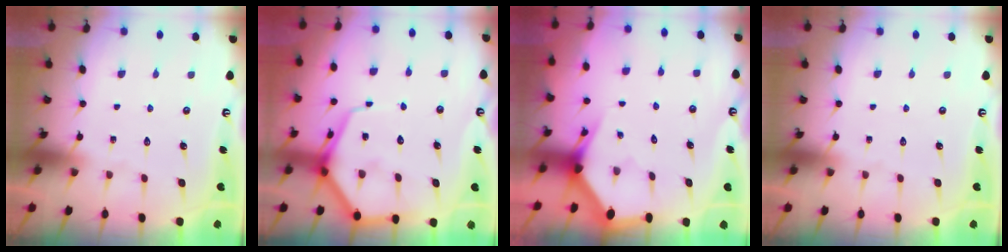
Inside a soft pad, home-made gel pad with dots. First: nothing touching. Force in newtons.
{"total": 9.6, "press": 9.5, "slide": 0.9}
{"total": 3.1, "press": 3.1, "slide": 0.0}
{"total": 0.0}